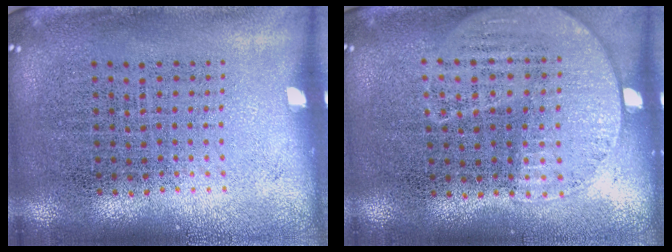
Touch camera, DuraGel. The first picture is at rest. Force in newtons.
{"total": 0.8, "press": 0.6, "slide": 0.5}